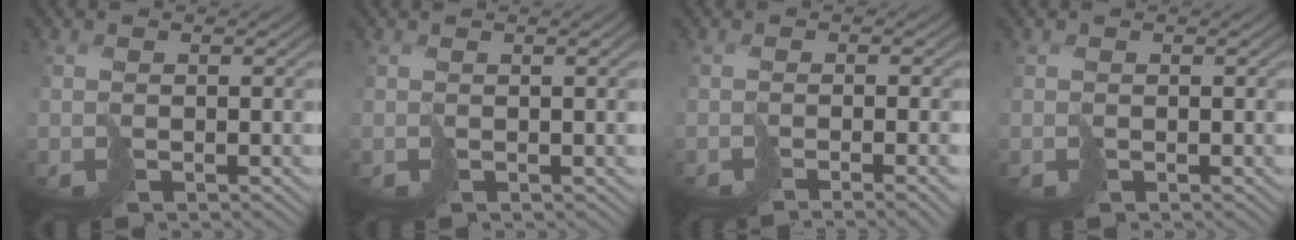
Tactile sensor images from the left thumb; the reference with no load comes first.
{"total": 2.8, "force": [0.3, 0.7, 2.7], "torque": [-0.032, 0.006, 0.004]}
{"total": 4.9, "force": [-1.9, 1.2, 4.3], "torque": [-0.047, -0.005, -0.024]}
{"total": 0.0}